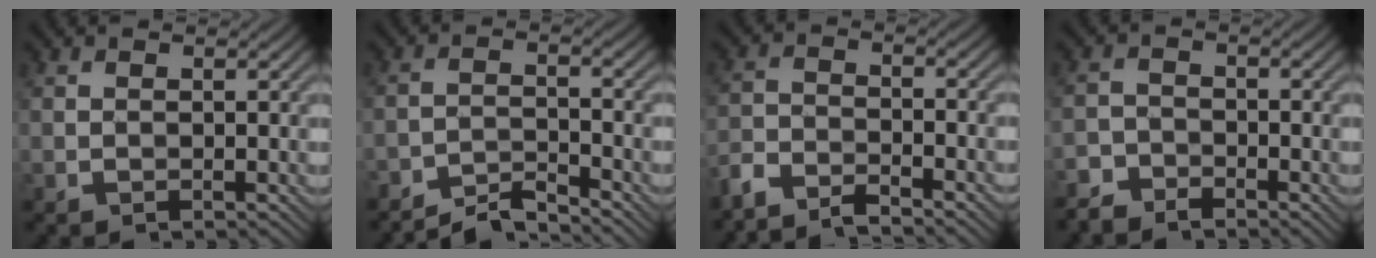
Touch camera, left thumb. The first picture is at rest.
{"total": 4.4, "force": [-4.1, 0.5, 1.3], "torque": [-0.020, 0.005, -0.083]}
{"total": 5.4, "force": [-4.9, 1.1, 2.1], "torque": [-0.046, -0.007, -0.103]}
{"total": 3.4, "force": [-3.1, 1.2, 0.8], "torque": [-0.014, -0.003, -0.070]}